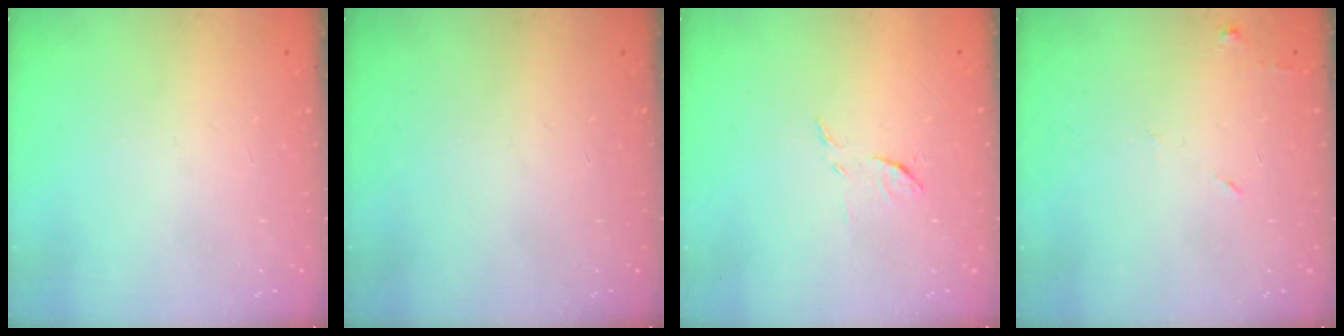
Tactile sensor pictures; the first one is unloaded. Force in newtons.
{"total": 0.0}
{"total": 6.7, "press": 6.7, "slide": 0.3}
{"total": 6.3, "press": 6.2, "slide": 0.7}